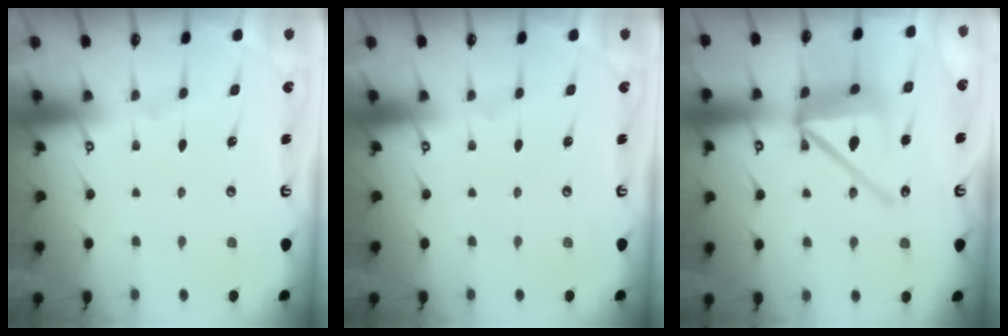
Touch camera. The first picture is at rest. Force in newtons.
{"total": 0.0}
{"total": 15.7, "press": 15.6, "slide": 1.7}